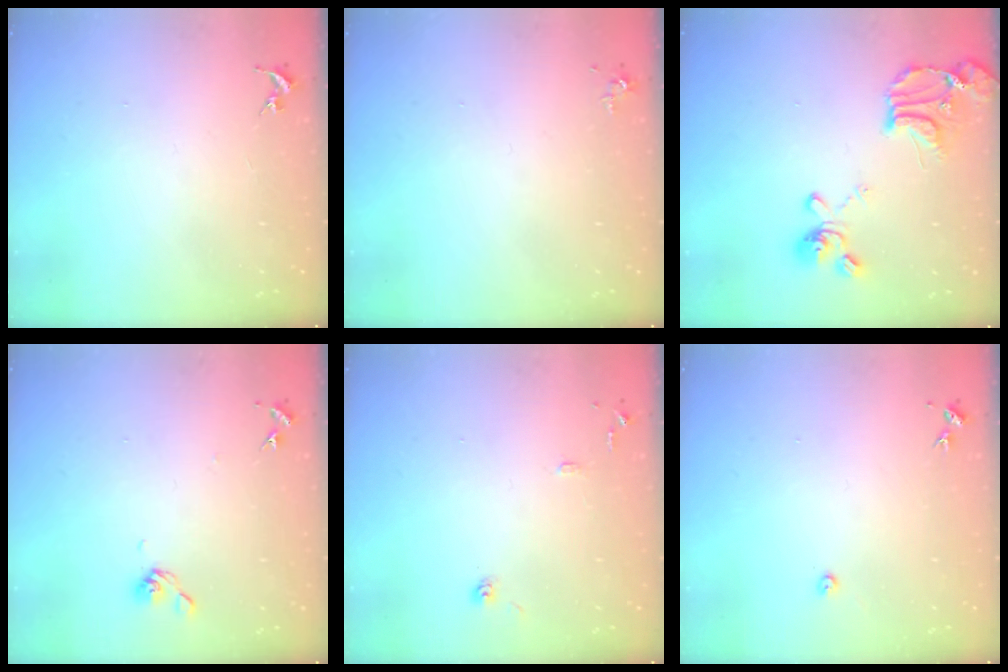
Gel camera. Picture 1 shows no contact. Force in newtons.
{"total": 3.6, "press": 3.6, "slide": 0.5}
{"total": 17.4, "press": 17.3, "slide": 1.5}
{"total": 4.8, "press": 4.7, "slide": 0.8}
{"total": 8.8, "press": 8.8, "slide": 0.8}
{"total": 2.2, "press": 2.2, "slide": 0.3}